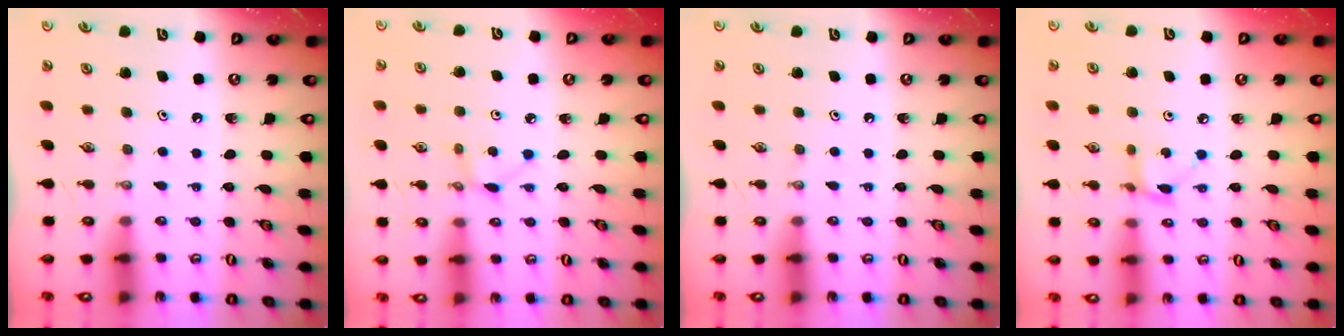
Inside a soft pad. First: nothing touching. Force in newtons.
{"total": 3.0, "press": 3.0, "slide": 0.3}
{"total": 0.0}
{"total": 2.8, "press": 2.8, "slide": 0.2}